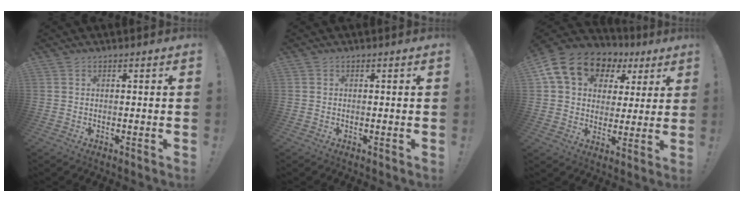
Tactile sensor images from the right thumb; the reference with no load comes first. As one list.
[{"total": 0.0}, {"total": 16.4, "force": [7.5, 11.9, 8.4], "torque": [-0.135, -0.027, 0.146]}]